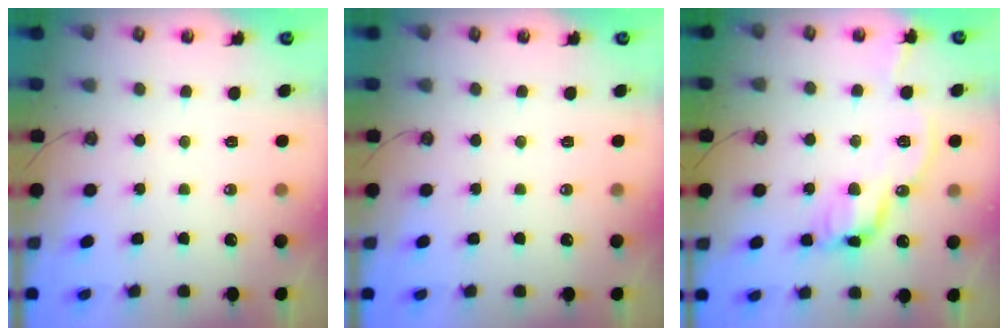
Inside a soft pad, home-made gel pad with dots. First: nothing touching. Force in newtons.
{"total": 0.0}
{"total": 11.2, "press": 11.1, "slide": 1.2}